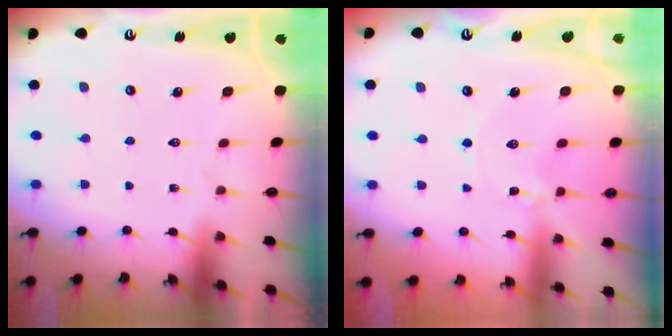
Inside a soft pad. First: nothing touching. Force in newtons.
{"total": 1.1, "press": 1.1, "slide": 0.1}